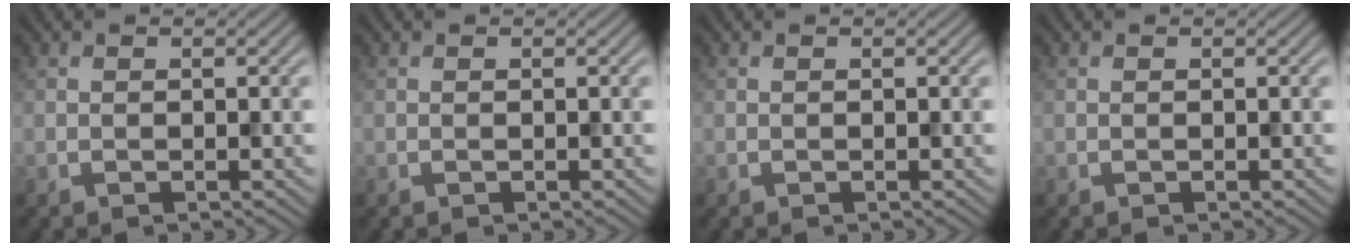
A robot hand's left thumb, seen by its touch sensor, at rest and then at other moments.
{"total": 0.0}
{"total": 0.0}
{"total": 0.0}